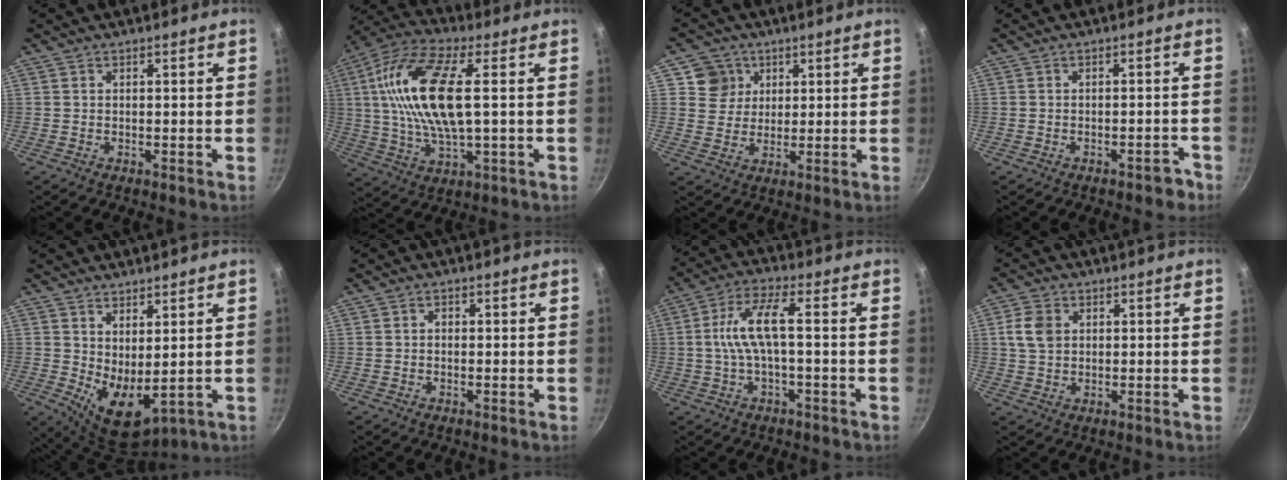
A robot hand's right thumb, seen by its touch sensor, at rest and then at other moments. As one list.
[{"total": 18.3, "force": [2.3, 6.7, 16.8], "torque": [-0.339, 0.010, 0.036]}, {"total": 6.2, "force": [2.5, 5.7, 1.0], "torque": [0.023, -0.003, 0.040]}, {"total": 2.7, "force": [-2.0, 1.3, 1.4], "torque": [-0.005, 0.033, -0.008]}, {"total": 8.6, "force": [2.1, 4.2, 7.3], "torque": [-0.099, -0.041, 0.050]}, {"total": 1.1, "force": [0.1, 0.9, 0.7], "torque": [-0.011, 0.006, 0.000]}, {"total": 8.2, "force": [-0.5, 2.4, 7.8], "torque": [-0.167, 0.026, -0.014]}, {"total": 5.6, "force": [1.4, 4.2, 3.4], "torque": [-0.056, 0.001, 0.023]}]